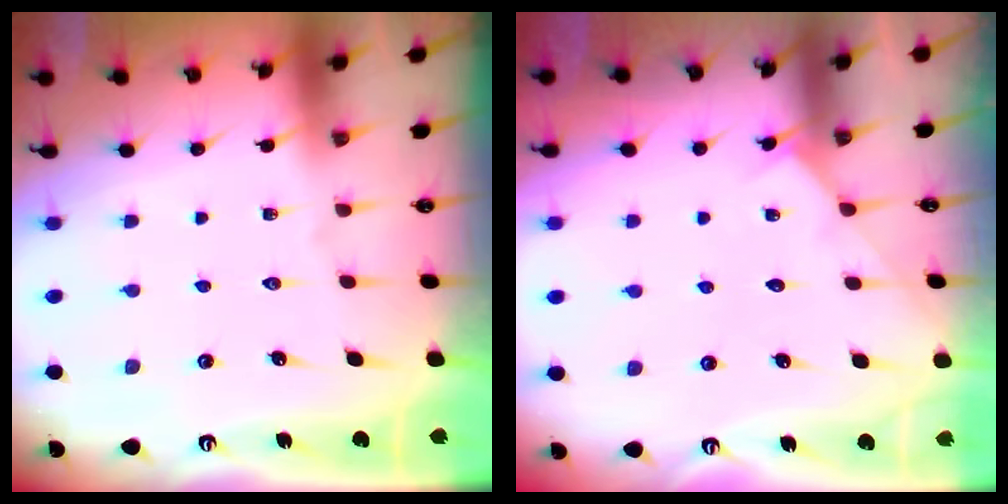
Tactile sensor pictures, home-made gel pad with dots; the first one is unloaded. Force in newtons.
{"total": 2.6, "press": 2.5, "slide": 0.4}